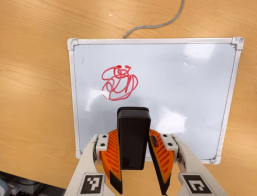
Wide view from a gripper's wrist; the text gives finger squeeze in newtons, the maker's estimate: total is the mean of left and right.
{"total": 6.9, "left": 5.6, "right": 8.2}